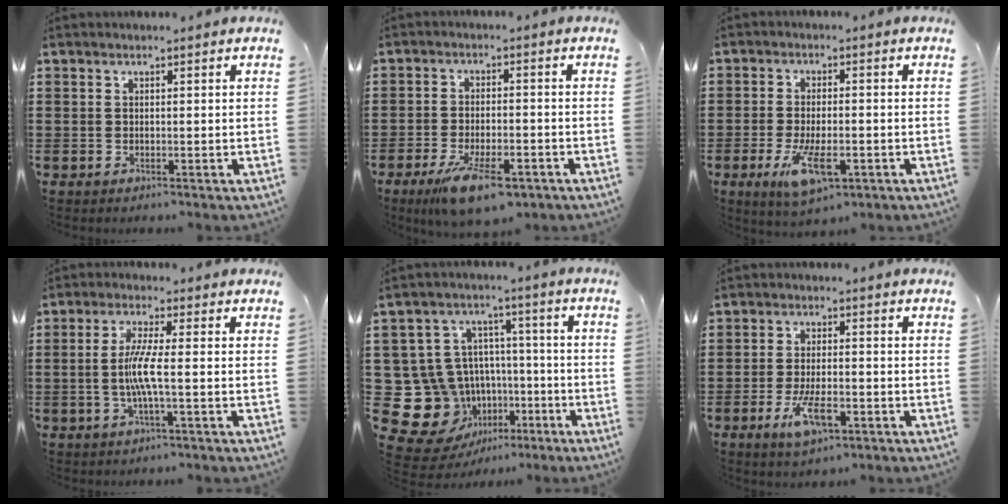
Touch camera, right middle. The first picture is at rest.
{"total": 8.9, "force": [-5.4, 2.6, 6.6], "torque": [-0.134, -0.008, -0.093]}
{"total": 7.1, "force": [-2.4, 3.0, 6.0], "torque": [-0.124, -0.017, -0.043]}
{"total": 5.4, "force": [-0.6, 0.0, 5.4], "torque": [-0.113, -0.012, -0.019]}
{"total": 14.8, "force": [-5.6, 12.8, 4.9], "torque": [-0.145, 0.004, -0.074]}
{"total": 6.5, "force": [-2.6, 2.4, 5.4], "torque": [-0.121, -0.011, -0.048]}